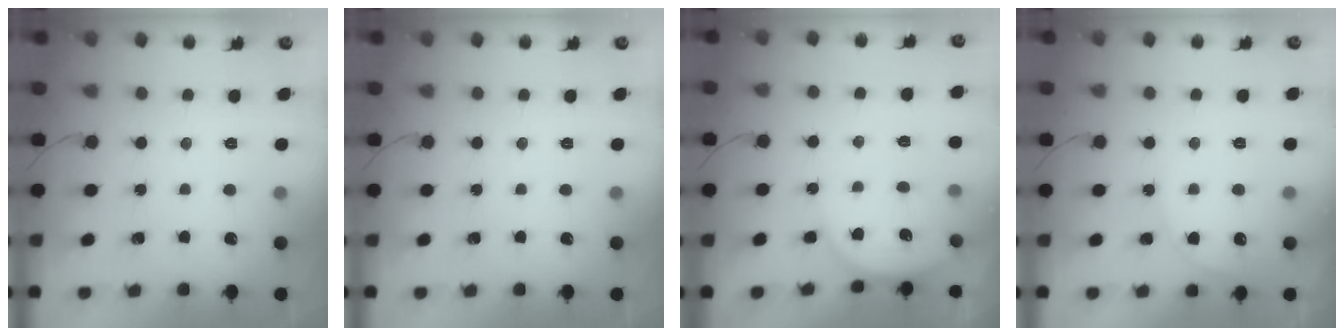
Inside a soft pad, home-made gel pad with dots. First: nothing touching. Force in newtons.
{"total": 0.0}
{"total": 4.8, "press": 4.8, "slide": 0.6}
{"total": 7.0, "press": 7.0, "slide": 0.5}